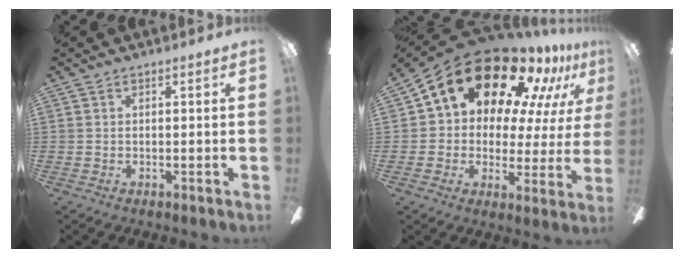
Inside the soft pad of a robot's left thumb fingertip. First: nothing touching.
{"total": 19.9, "force": [13.3, 10.5, 10.4], "torque": [-0.168, -0.094, 0.229]}